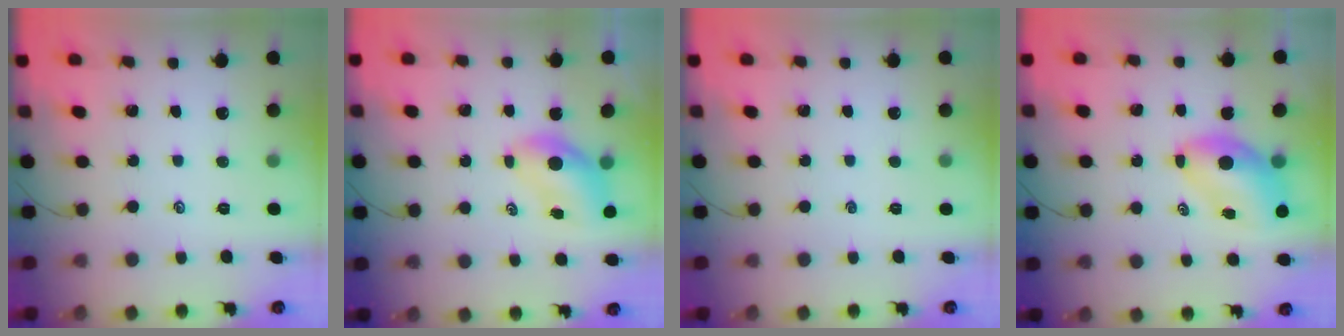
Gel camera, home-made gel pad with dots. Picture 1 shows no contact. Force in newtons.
{"total": 6.5, "press": 6.5, "slide": 0.9}
{"total": 0.0}
{"total": 8.3, "press": 8.0, "slide": 2.2}